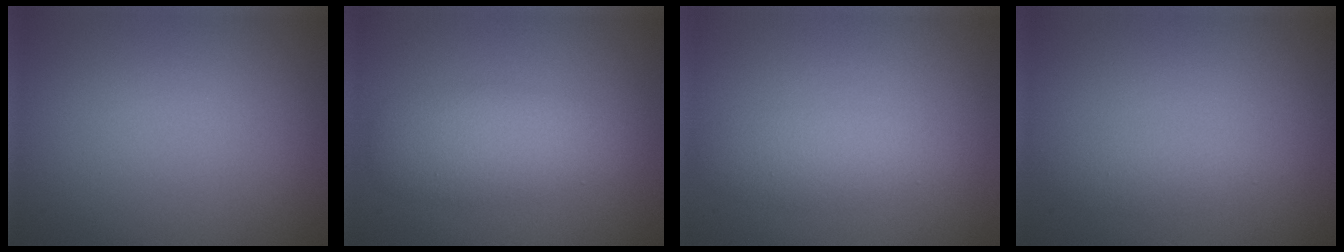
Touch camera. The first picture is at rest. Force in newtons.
{"total": 4.1, "press": 4.1, "slide": 0.1}
{"total": 2.4, "press": 2.4, "slide": 0.0}
{"total": 1.5, "press": 1.5, "slide": 0.1}